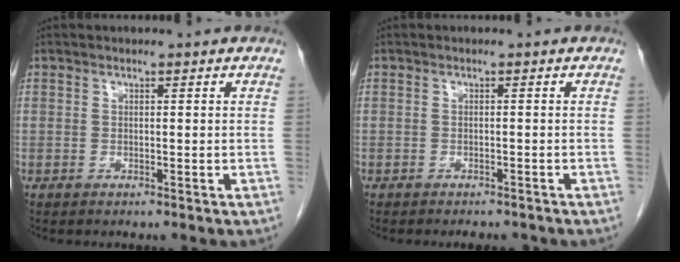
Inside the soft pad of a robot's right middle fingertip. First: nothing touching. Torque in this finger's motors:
{"motor_torque": [0.03, -0.02, 0.00, 0.00]}